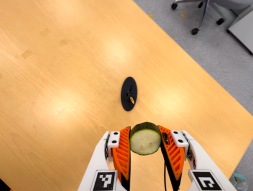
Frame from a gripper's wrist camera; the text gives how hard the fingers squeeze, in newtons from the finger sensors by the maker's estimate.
{"total": 10.9, "left": 10.3, "right": 11.6}